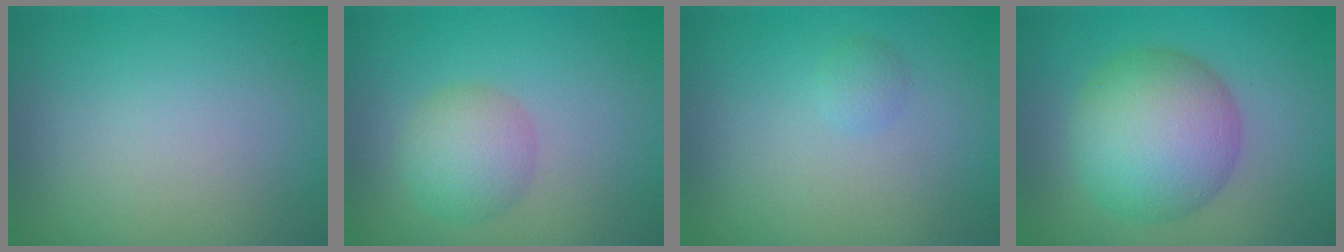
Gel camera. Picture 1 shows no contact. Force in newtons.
{"total": 3.5, "press": 3.5, "slide": 0.1}
{"total": 0.9, "press": 0.9, "slide": 0.0}
{"total": 8.5, "press": 8.5, "slide": 0.2}